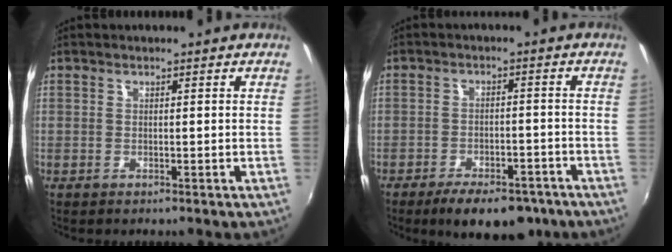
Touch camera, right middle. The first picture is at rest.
{"total": 11.7, "force": [-8.6, 4.8, 6.3], "torque": [-0.125, -0.010, -0.119]}